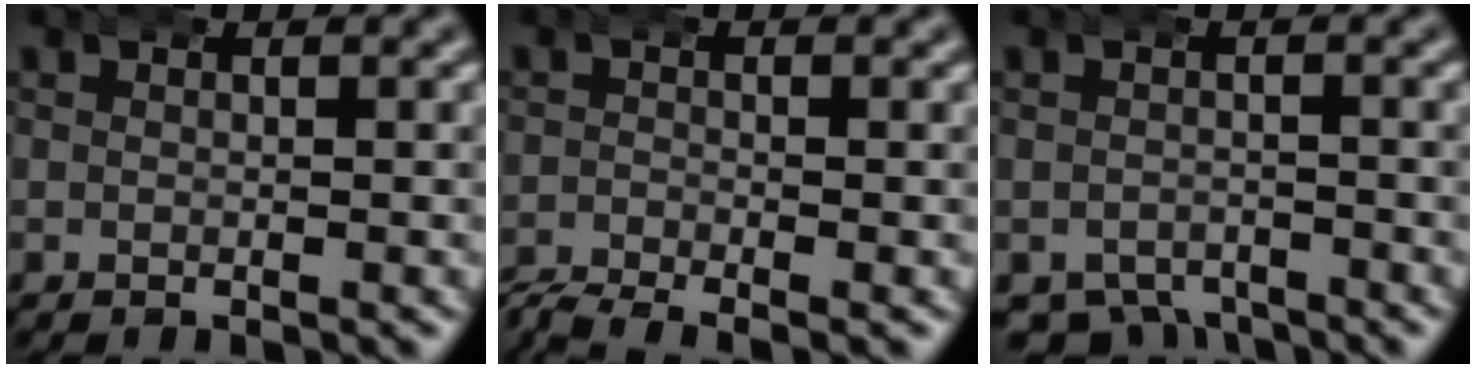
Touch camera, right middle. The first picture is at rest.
{"total": 4.6, "force": [-4.1, 1.5, 1.5], "torque": [-0.020, -0.012, -0.064]}
{"total": 5.4, "force": [-4.5, 2.6, 1.4], "torque": [-0.019, -0.025, -0.062]}